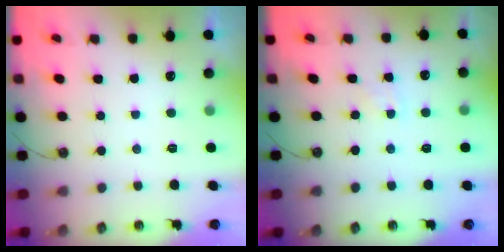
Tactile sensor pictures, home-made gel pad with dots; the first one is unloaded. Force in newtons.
{"total": 2.7, "press": 2.7, "slide": 0.3}